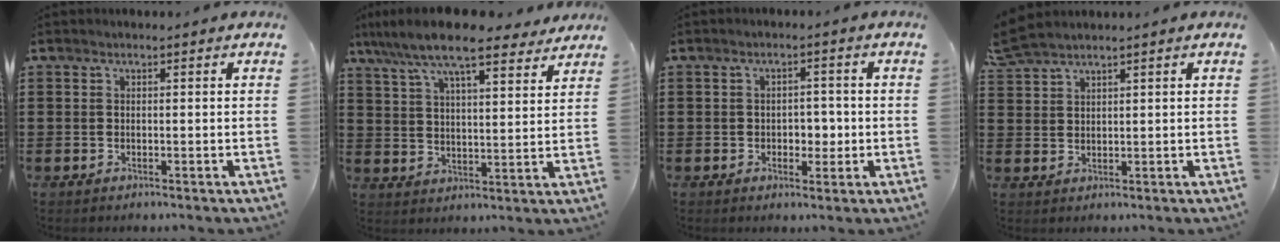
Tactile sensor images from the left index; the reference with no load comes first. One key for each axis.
{"total": 10.6, "fx": 8.9, "fy": 1.6, "fz": 5.5, "tx": -0.138, "ty": -0.030, "tz": 0.156}
{"total": 3.2, "fx": -0.4, "fy": 2.4, "fz": 2.2, "tx": -0.041, "ty": 0.003, "tz": -0.015}
{"total": 3.2, "fx": 2.8, "fy": 0.5, "fz": 1.4, "tx": -0.036, "ty": 0.001, "tz": 0.054}